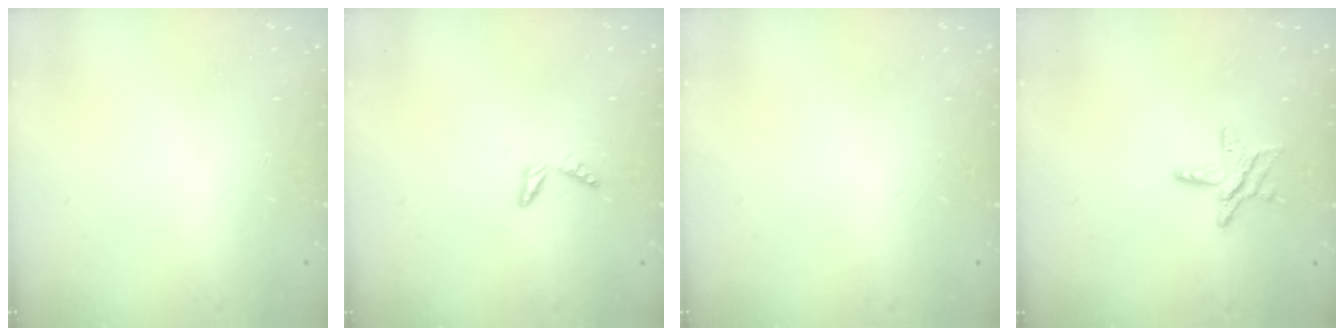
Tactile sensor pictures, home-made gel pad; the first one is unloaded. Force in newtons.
{"total": 3.7, "press": 3.7, "slide": 0.2}
{"total": 0.0}
{"total": 7.4, "press": 7.4, "slide": 0.2}